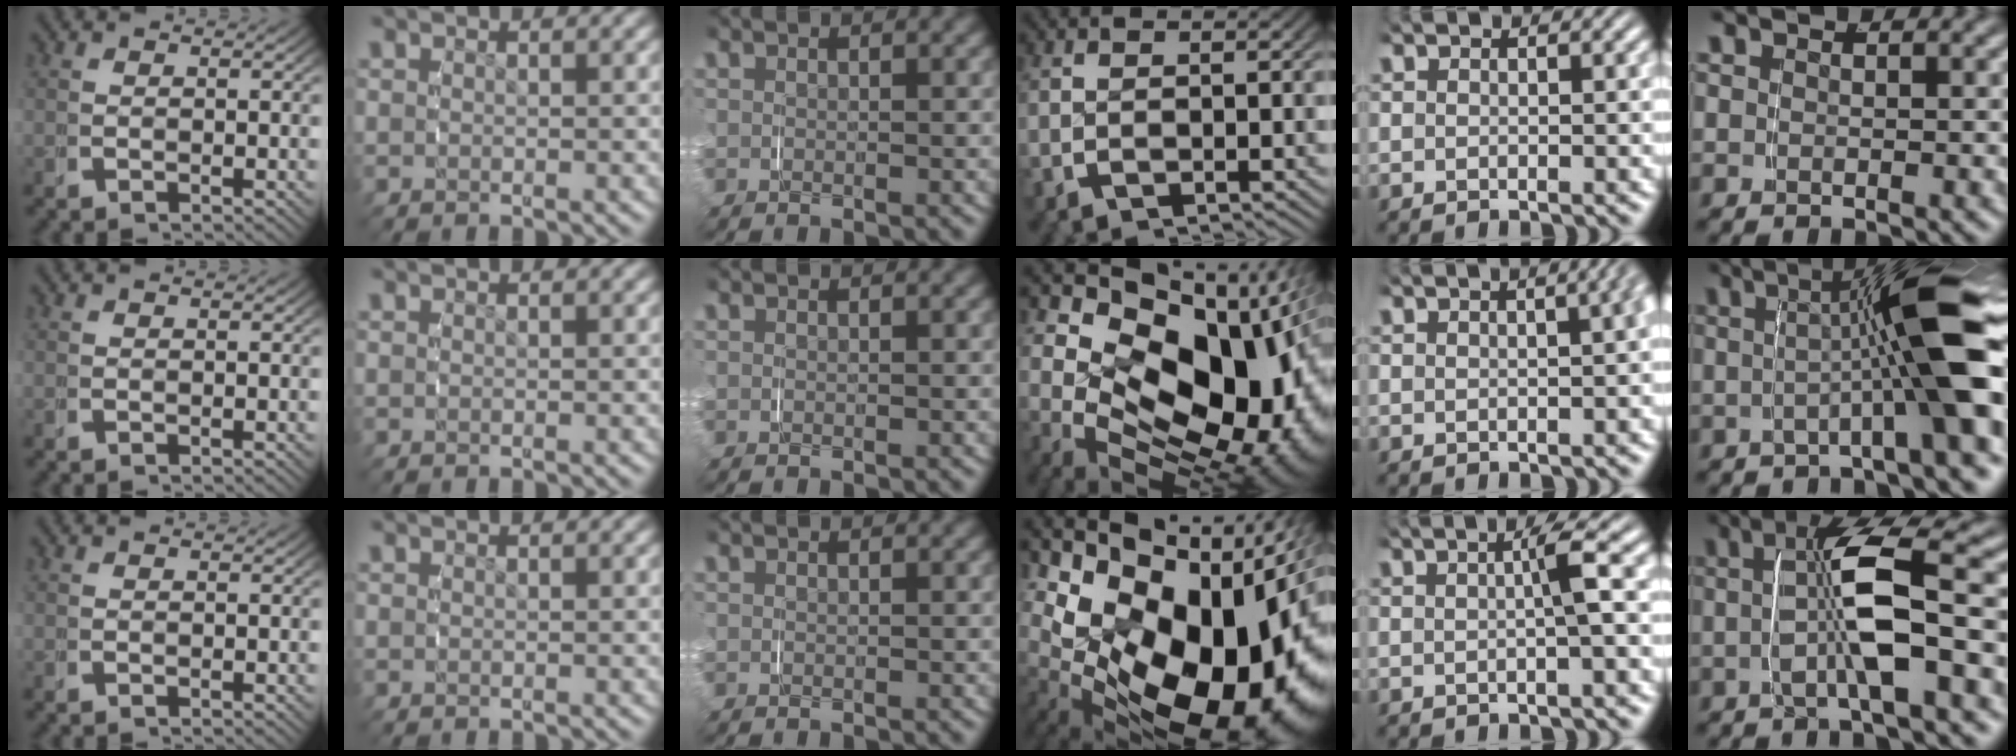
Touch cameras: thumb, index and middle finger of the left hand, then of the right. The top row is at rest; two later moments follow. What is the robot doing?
{"motion": "grasp_and_lifting", "object": "phone"}